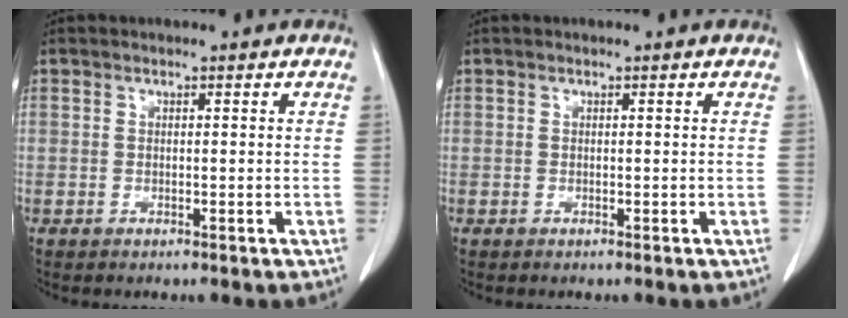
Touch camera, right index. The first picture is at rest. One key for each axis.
{"total": 0.0}